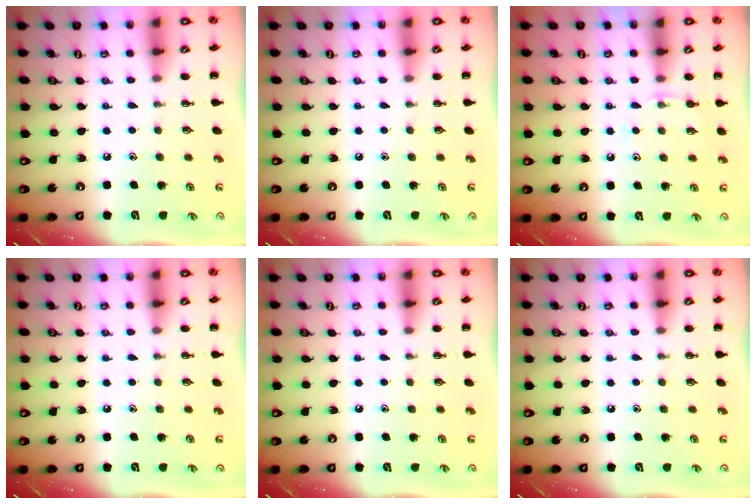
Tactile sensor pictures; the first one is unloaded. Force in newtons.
{"total": 0.0}
{"total": 5.8, "press": 5.5, "slide": 1.9}
{"total": 0.0}
{"total": 0.0}
{"total": 0.0}